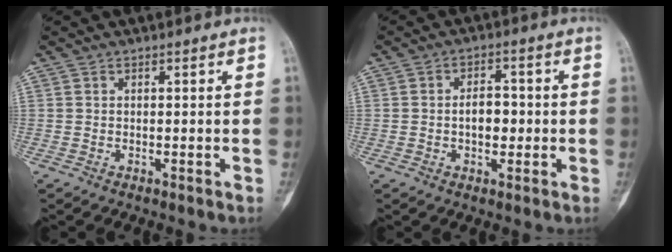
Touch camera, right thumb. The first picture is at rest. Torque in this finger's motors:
{"motor_torque": [0.86, 0.79, 0.38, -0.46, 0.25]}